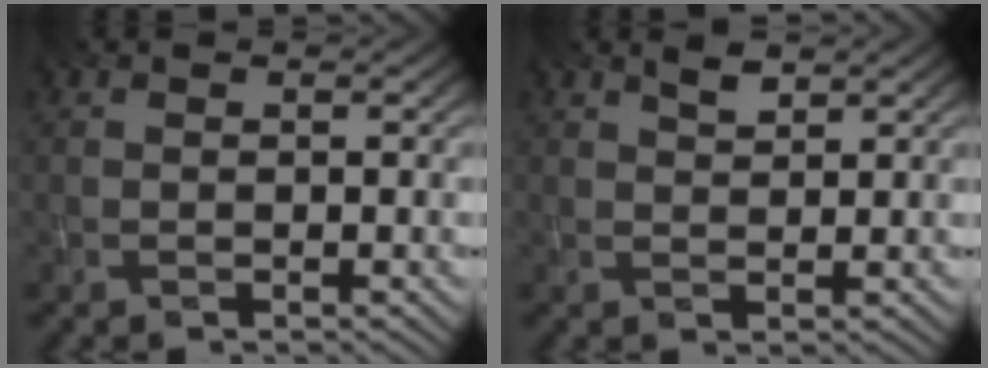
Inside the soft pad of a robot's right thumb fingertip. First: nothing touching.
{"total": 1.7, "force": [1.3, 0.5, 1.0], "torque": [-0.024, 0.001, 0.025]}